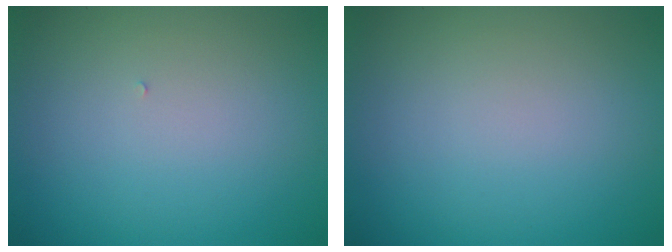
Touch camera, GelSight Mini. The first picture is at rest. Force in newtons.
{"total": 0.0}